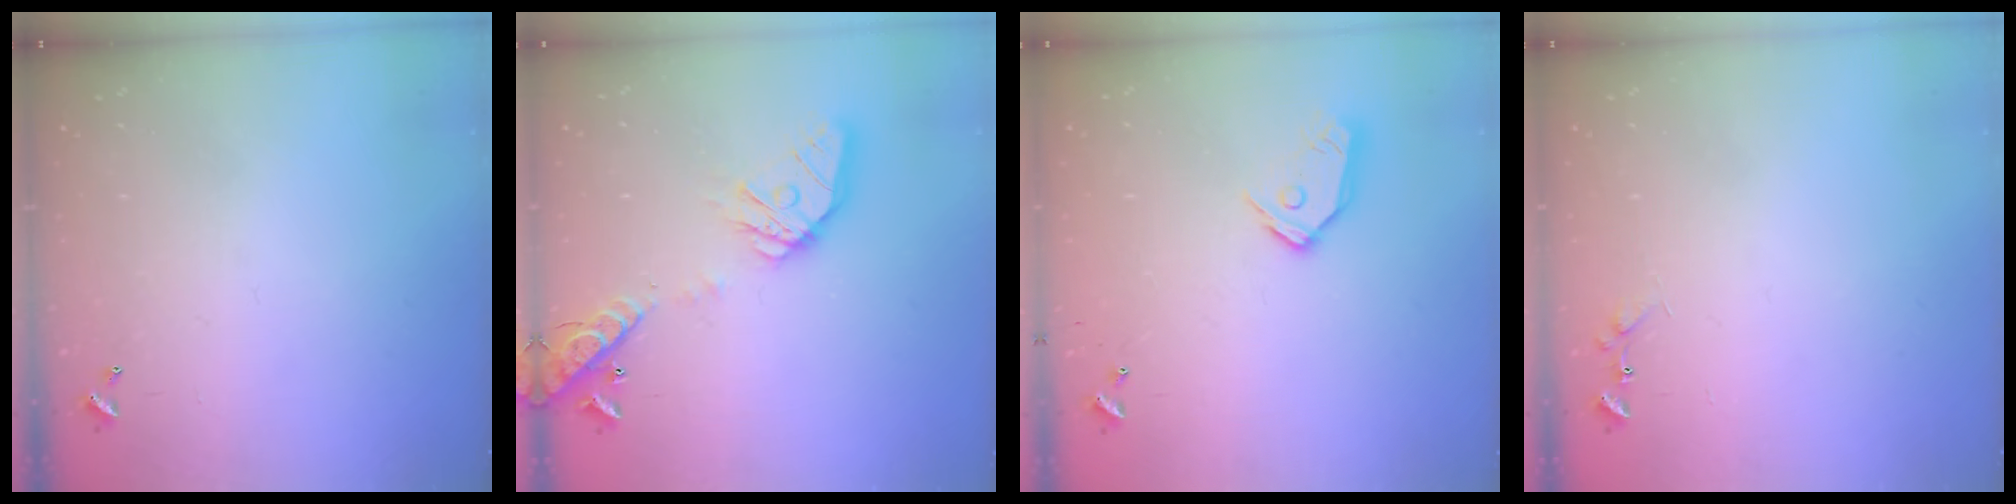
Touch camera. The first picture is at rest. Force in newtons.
{"total": 16.7, "press": 16.5, "slide": 2.5}
{"total": 11.6, "press": 11.5, "slide": 1.2}
{"total": 7.1, "press": 7.0, "slide": 0.5}